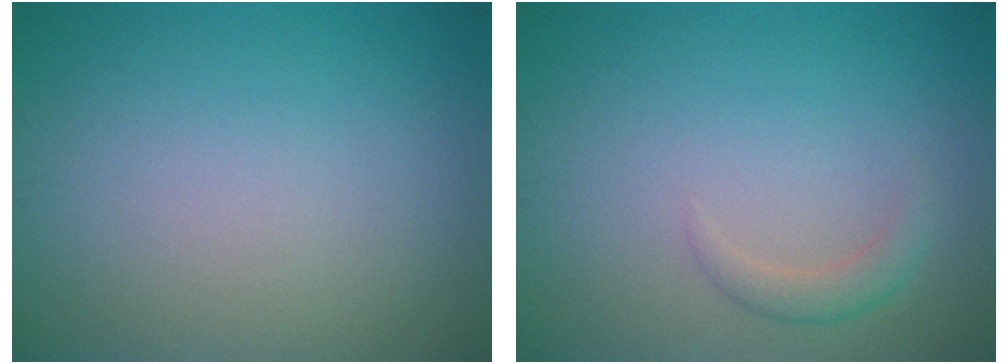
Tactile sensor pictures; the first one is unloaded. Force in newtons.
{"total": 1.5, "press": 1.5, "slide": 0.1}